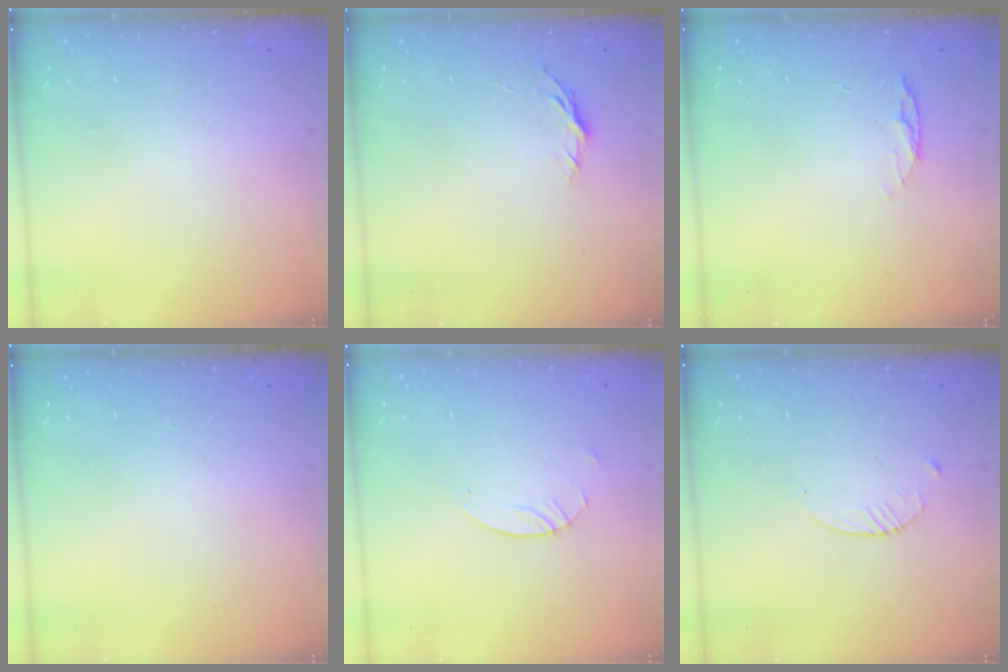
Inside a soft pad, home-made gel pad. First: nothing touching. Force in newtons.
{"total": 3.7, "press": 3.6, "slide": 0.4}
{"total": 4.9, "press": 4.8, "slide": 0.5}
{"total": 0.0}
{"total": 2.7, "press": 2.7, "slide": 0.2}
{"total": 1.5, "press": 1.5, "slide": 0.2}